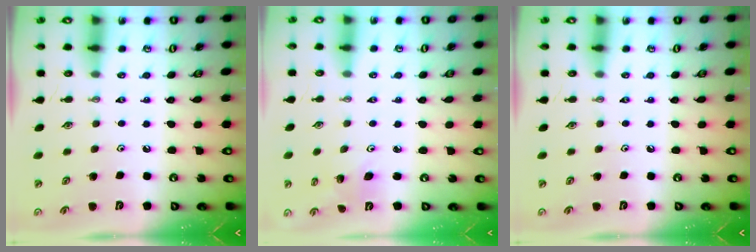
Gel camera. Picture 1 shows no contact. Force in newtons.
{"total": 3.3, "press": 2.3, "slide": 2.4}
{"total": 0.0}